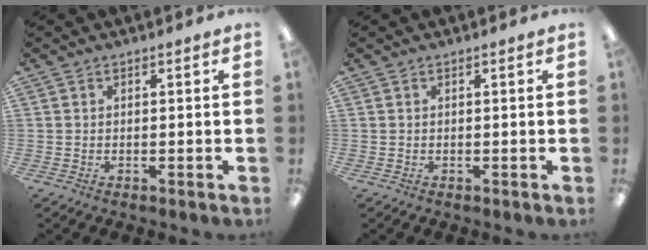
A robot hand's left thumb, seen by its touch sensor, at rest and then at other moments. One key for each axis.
{"total": 0.0}